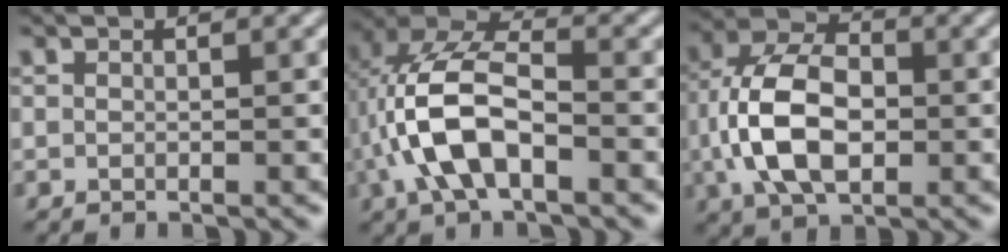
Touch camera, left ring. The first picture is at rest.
{"total": 8.4, "force": [-2.2, 3.8, 7.1], "torque": [-0.156, 0.018, -0.044]}
{"total": 8.6, "force": [-0.8, 5.3, 6.8], "torque": [-0.142, 0.010, -0.023]}